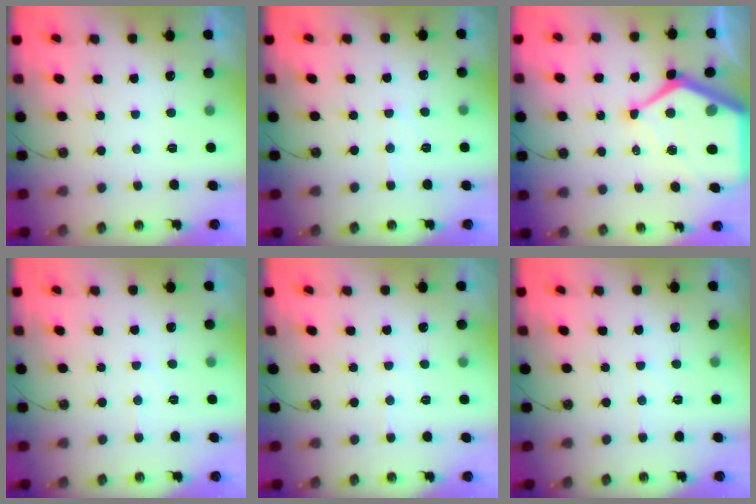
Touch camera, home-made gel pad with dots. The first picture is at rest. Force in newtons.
{"total": 4.8, "press": 4.7, "slide": 0.6}
{"total": 19.4, "press": 19.3, "slide": 2.0}
{"total": 4.8, "press": 4.7, "slide": 0.5}
{"total": 4.0, "press": 3.9, "slide": 0.6}
{"total": 3.4, "press": 3.4, "slide": 0.5}